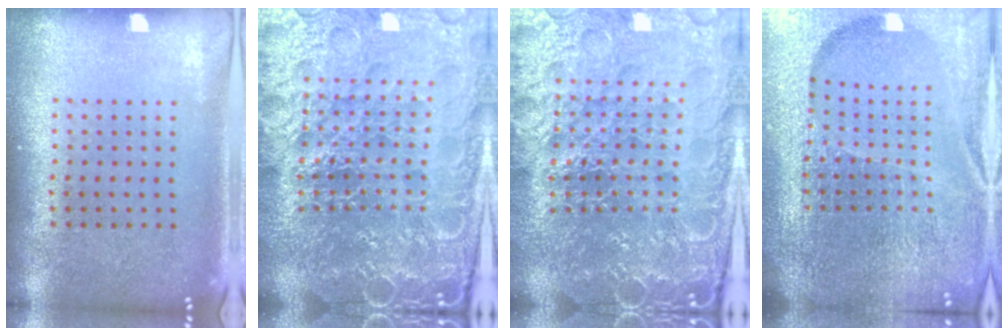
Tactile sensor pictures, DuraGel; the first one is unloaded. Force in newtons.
{"total": 5.9, "press": 5.4, "slide": 2.4}
{"total": 5.5, "press": 5.1, "slide": 2.0}
{"total": 6.6, "press": 5.8, "slide": 3.2}